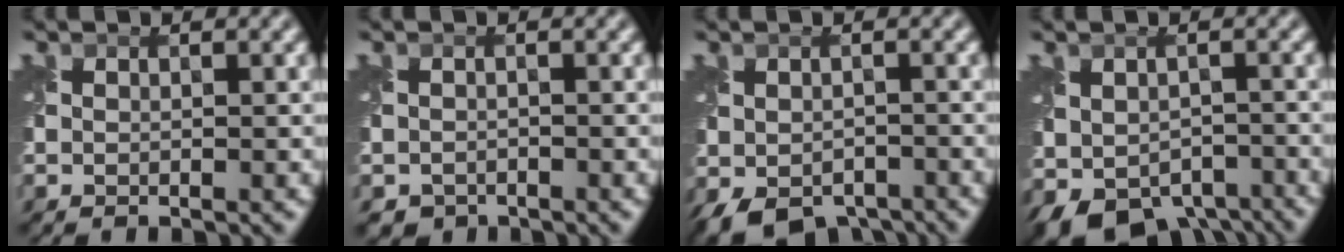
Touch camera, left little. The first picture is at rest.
{"total": 1.4, "force": [-1.1, 0.9, 0.1], "torque": [0.003, -0.008, -0.022]}
{"total": 5.8, "force": [-3.8, 3.3, 2.9], "torque": [-0.048, -0.026, -0.056]}
{"total": 7.6, "force": [-4.8, 4.5, 3.9], "torque": [-0.062, -0.029, -0.067]}